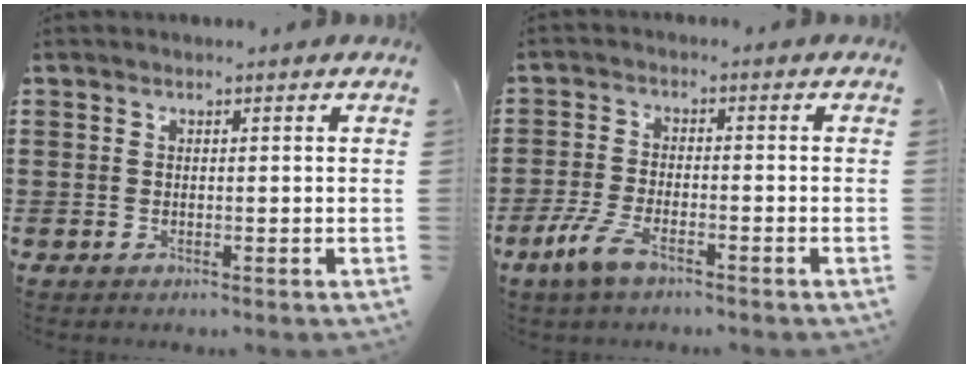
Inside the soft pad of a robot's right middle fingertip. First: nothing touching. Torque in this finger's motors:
{"motor_torque": [1.21, -0.50, 0.45, 0.10]}